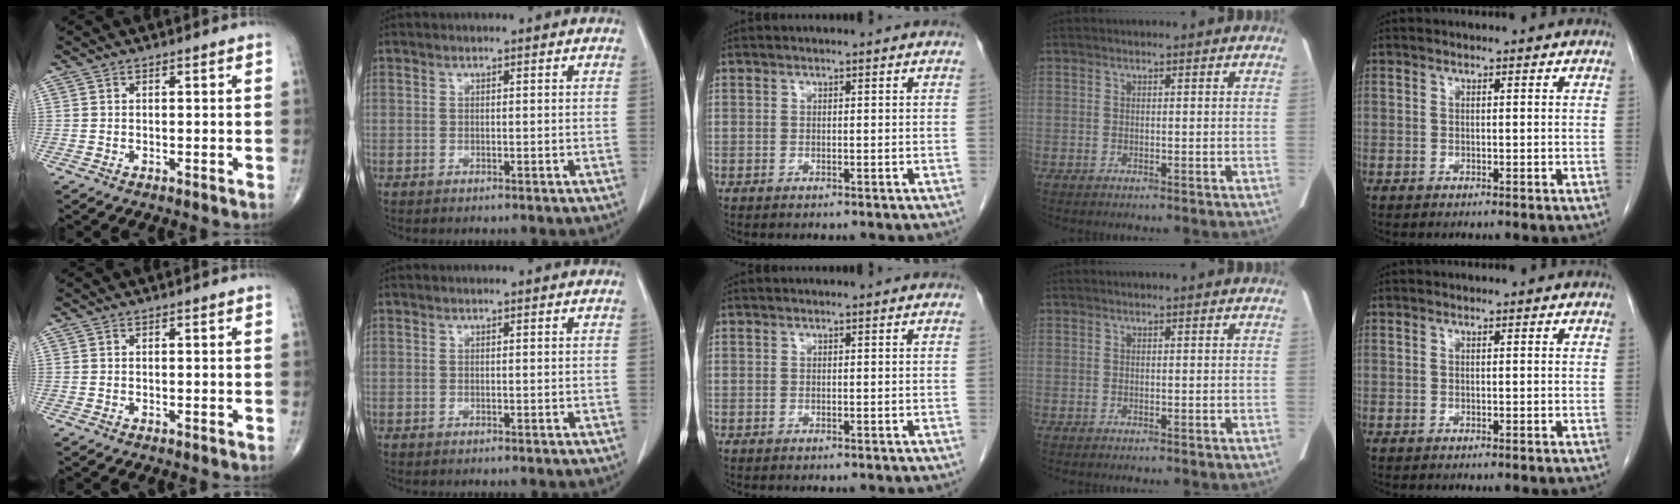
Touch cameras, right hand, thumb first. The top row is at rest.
{}